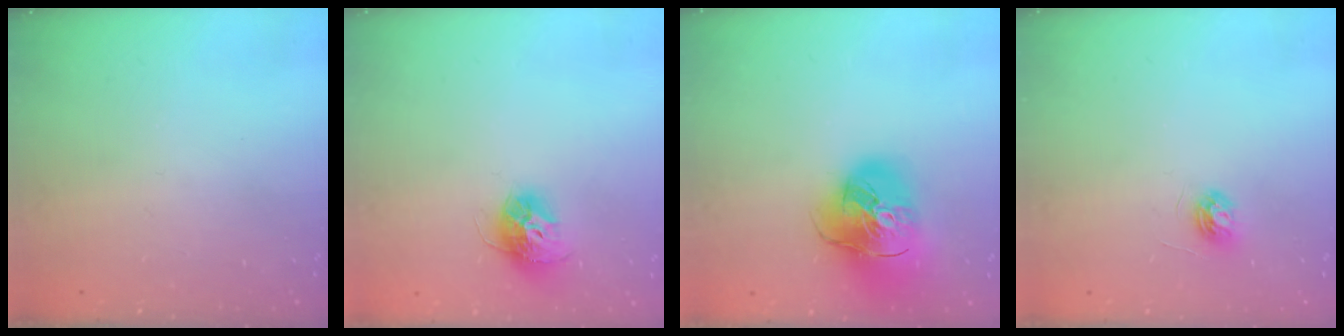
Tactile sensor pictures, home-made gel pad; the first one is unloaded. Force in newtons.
{"total": 11.2, "press": 11.2, "slide": 0.8}
{"total": 19.7, "press": 19.5, "slide": 2.7}
{"total": 4.4, "press": 4.4, "slide": 0.5}